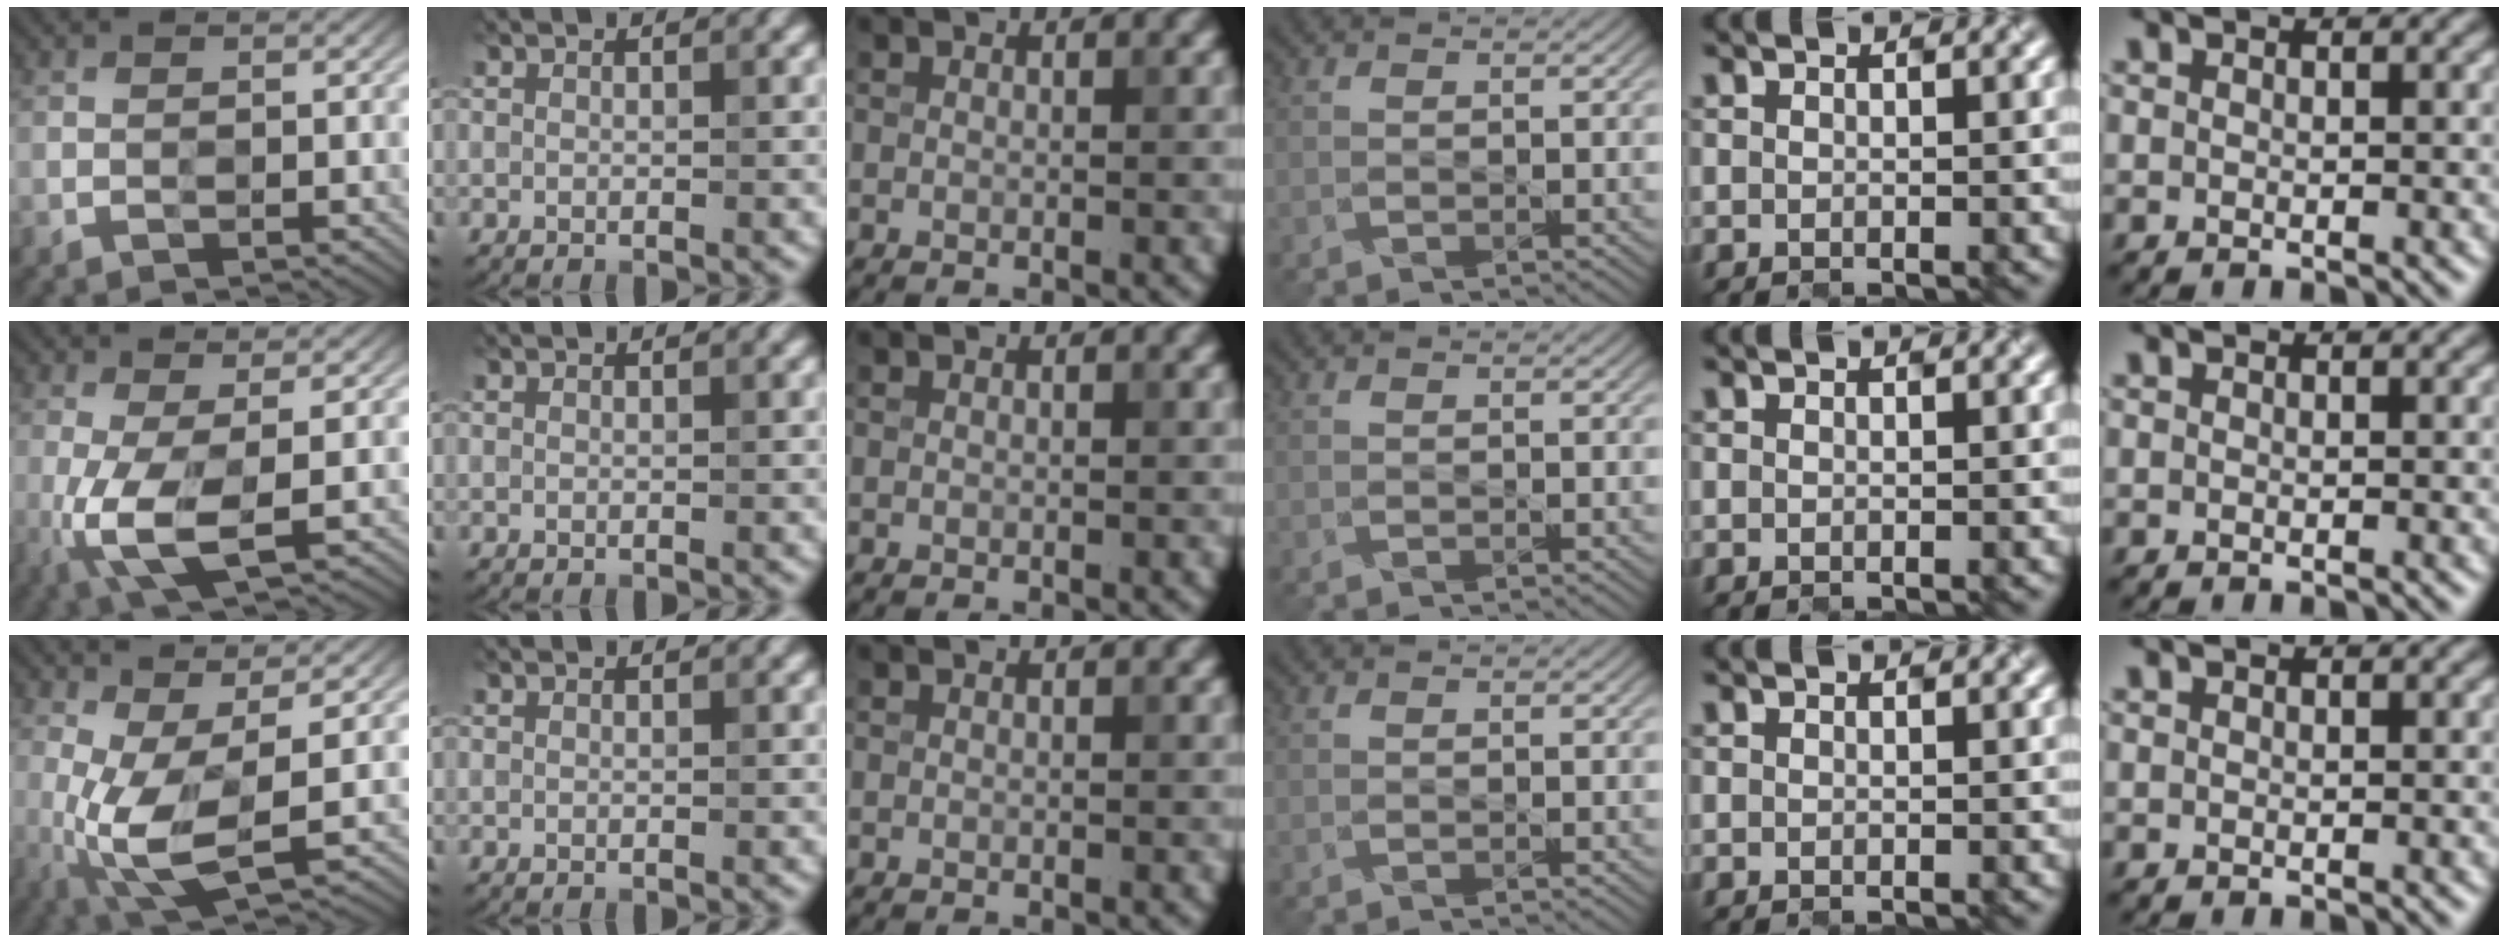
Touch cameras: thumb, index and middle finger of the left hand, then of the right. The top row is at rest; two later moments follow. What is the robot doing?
{"motion": "open", "object": "sandwich press"}